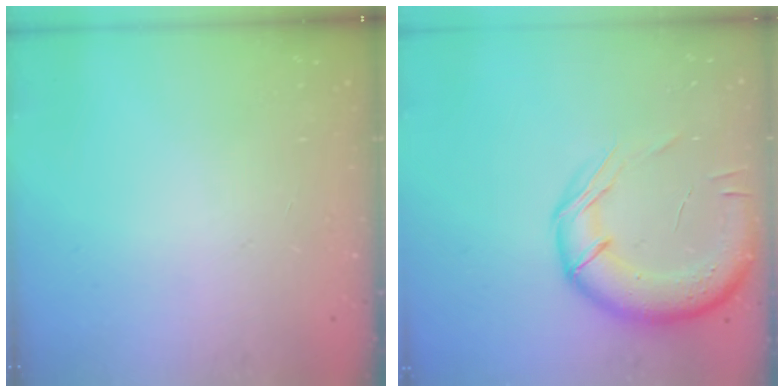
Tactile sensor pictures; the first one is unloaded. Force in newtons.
{"total": 16.7, "press": 16.5, "slide": 2.5}